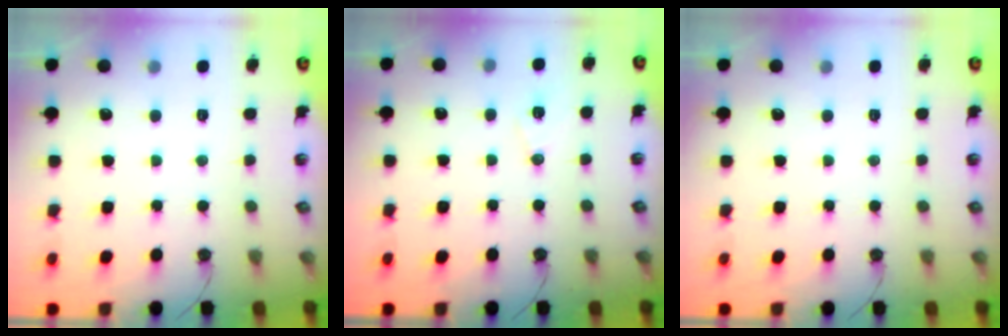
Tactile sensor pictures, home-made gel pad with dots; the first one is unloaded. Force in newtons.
{"total": 7.0, "press": 5.9, "slide": 3.8}
{"total": 1.5, "press": 0.2, "slide": 1.5}